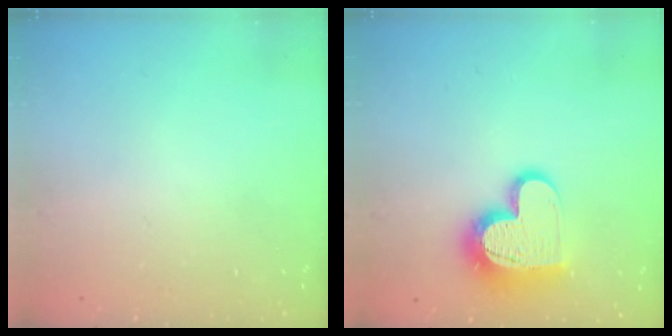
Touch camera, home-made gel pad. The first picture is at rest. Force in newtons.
{"total": 14.7, "press": 14.6, "slide": 1.1}